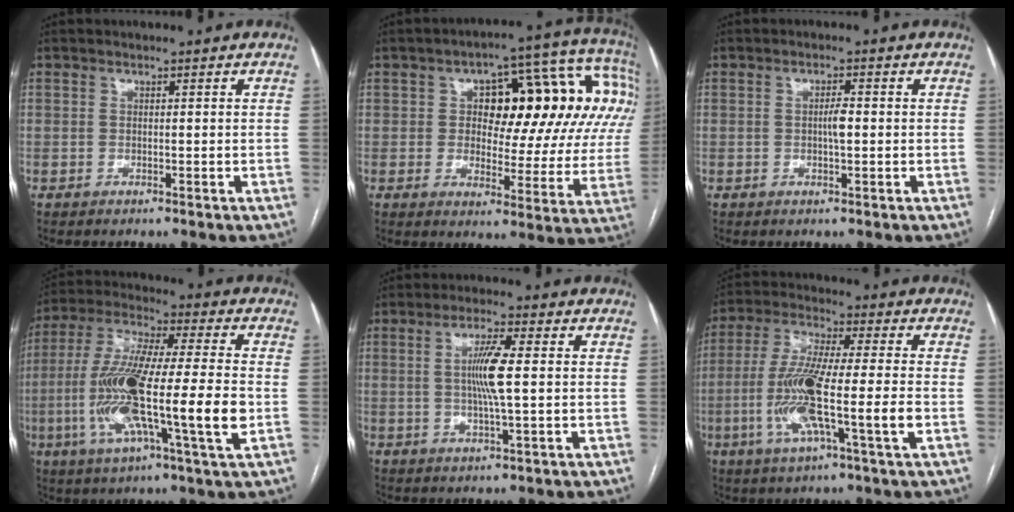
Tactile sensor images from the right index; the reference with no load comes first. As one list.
[{"total": 21.5, "force": [4.7, 9.1, 18.9], "torque": [-0.226, 0.057, 0.067]}, {"total": 2.0, "force": [-0.2, 0.2, 2.0], "torque": [-0.038, 0.002, -0.003]}, {"total": 19.3, "force": [-3.6, 1.4, 18.9], "torque": [-0.370, -0.010, -0.069]}, {"total": 6.4, "force": [0.4, -0.1, 6.4], "torque": [-0.123, -0.002, 0.006]}, {"total": 13.7, "force": [-3.1, 0.5, 13.4], "torque": [-0.266, -0.009, -0.063]}]